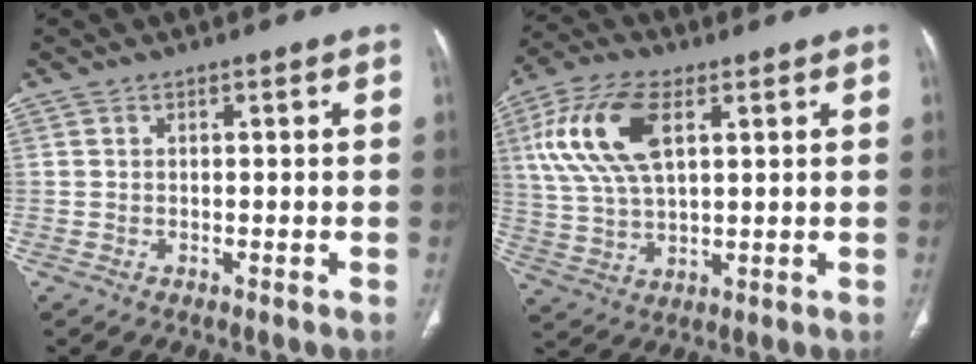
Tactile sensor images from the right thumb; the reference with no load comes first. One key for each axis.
{"total": 14.3, "fx": 4.8, "fy": 7.1, "fz": 11.5, "tx": -0.242, "ty": 0.004, "tz": 0.095}